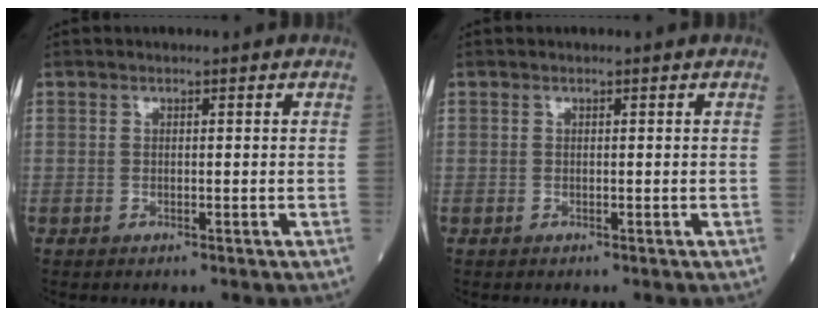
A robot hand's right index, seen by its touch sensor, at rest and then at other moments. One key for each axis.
{"total": 0.0}